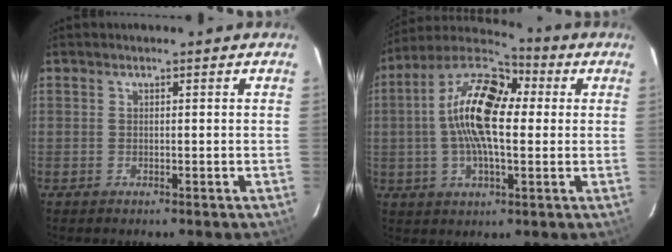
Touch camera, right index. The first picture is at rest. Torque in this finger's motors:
{"motor_torque": [2.09, 0.05, 1.05, 0.21]}